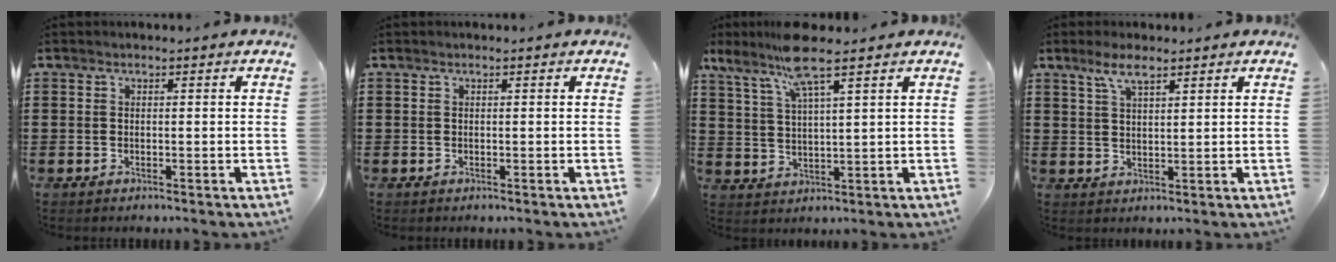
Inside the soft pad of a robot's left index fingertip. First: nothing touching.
{"total": 0.0}
{"total": 8.8, "force": [6.5, 0.7, 5.8], "torque": [-0.138, -0.015, 0.114]}
{"total": 4.4, "force": [2.9, 1.2, 3.0], "torque": [-0.067, 0.005, 0.053]}